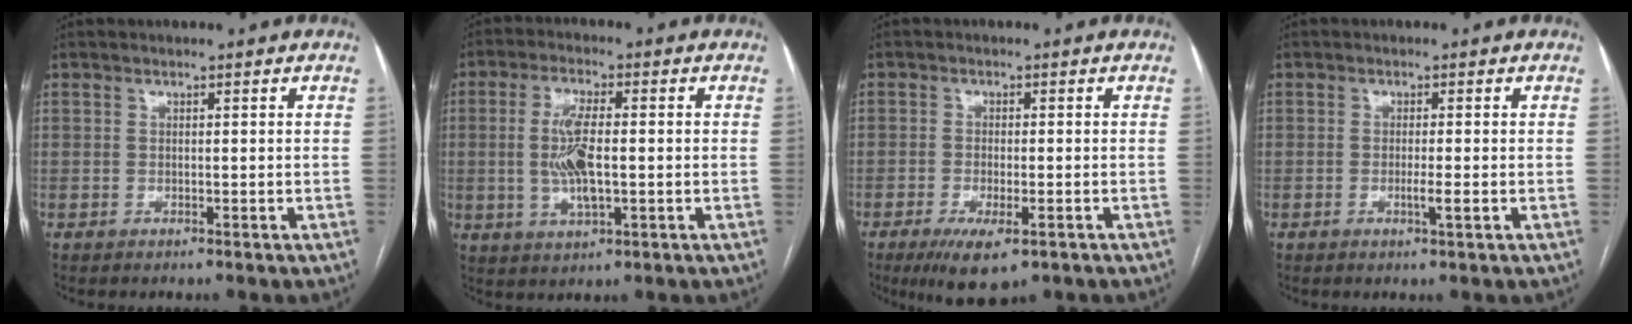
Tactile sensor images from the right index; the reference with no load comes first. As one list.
[{"total": 7.6, "force": [-0.3, 2.0, 7.3], "torque": [-0.154, 0.001, -0.004]}, {"total": 6.8, "force": [-3.8, 2.0, 5.2], "torque": [-0.088, -0.016, -0.057]}, {"total": 2.0, "force": [-0.6, -0.2, 1.9], "torque": [-0.036, -0.004, -0.011]}]